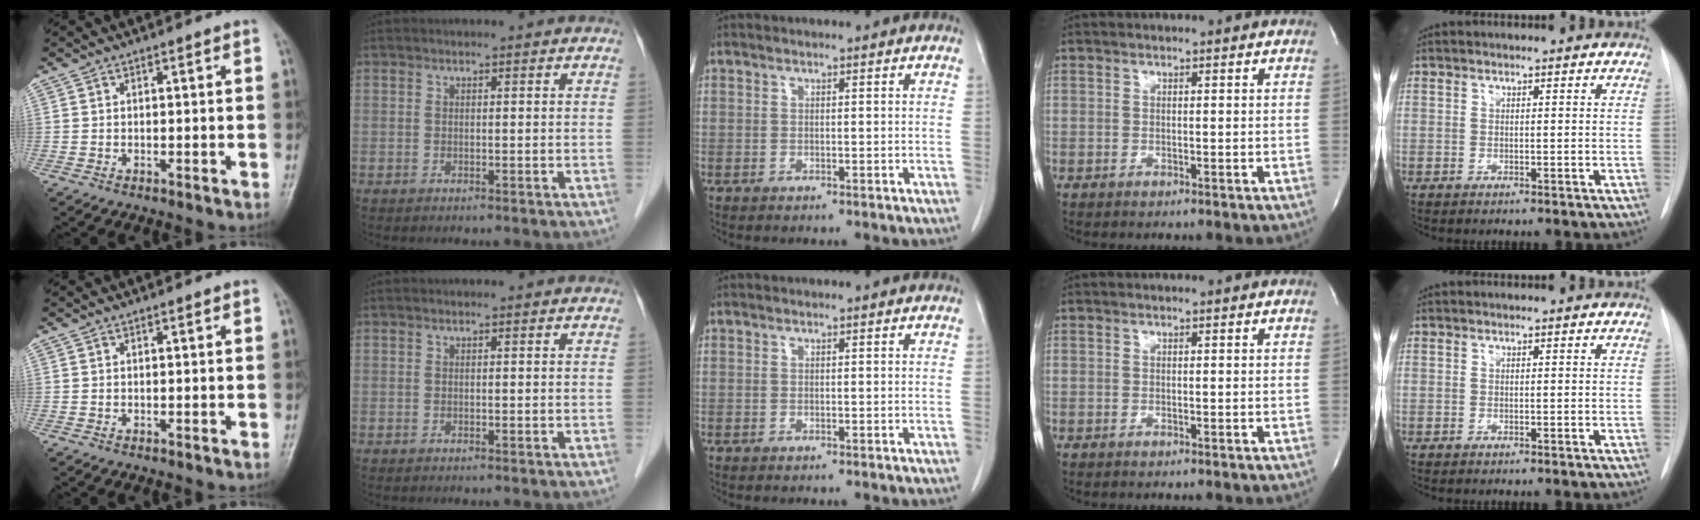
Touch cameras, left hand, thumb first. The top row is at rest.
{}